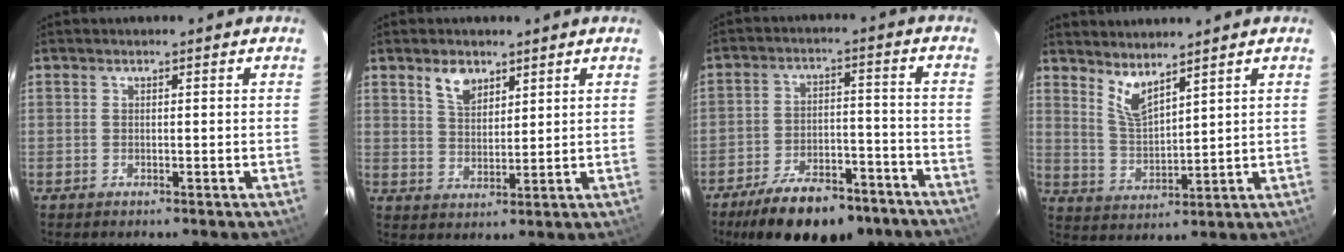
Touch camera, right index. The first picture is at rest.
{"total": 5.2, "force": [3.3, 2.8, 2.8], "torque": [-0.046, 0.005, 0.064]}
{"total": 19.9, "force": [-15.5, 7.7, 9.8], "torque": [-0.187, -0.002, -0.210]}
{"total": 5.9, "force": [4.6, 1.4, 3.4], "torque": [-0.066, -0.010, 0.096]}